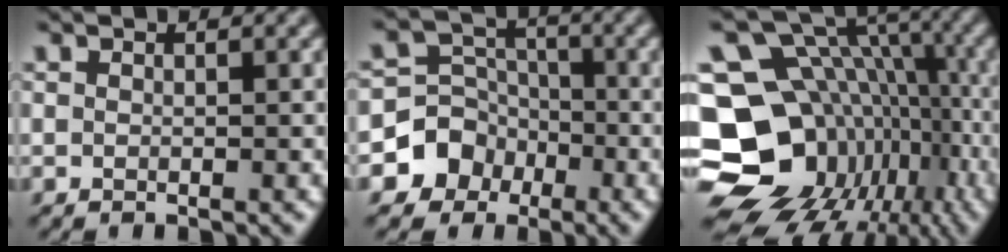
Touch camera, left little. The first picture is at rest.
{"total": 6.3, "force": [-3.2, 5.4, 0.6], "torque": [0.016, 0.004, -0.083]}
{"total": 18.3, "force": [-5.3, 14.9, 9.2], "torque": [-0.168, 0.004, -0.066]}